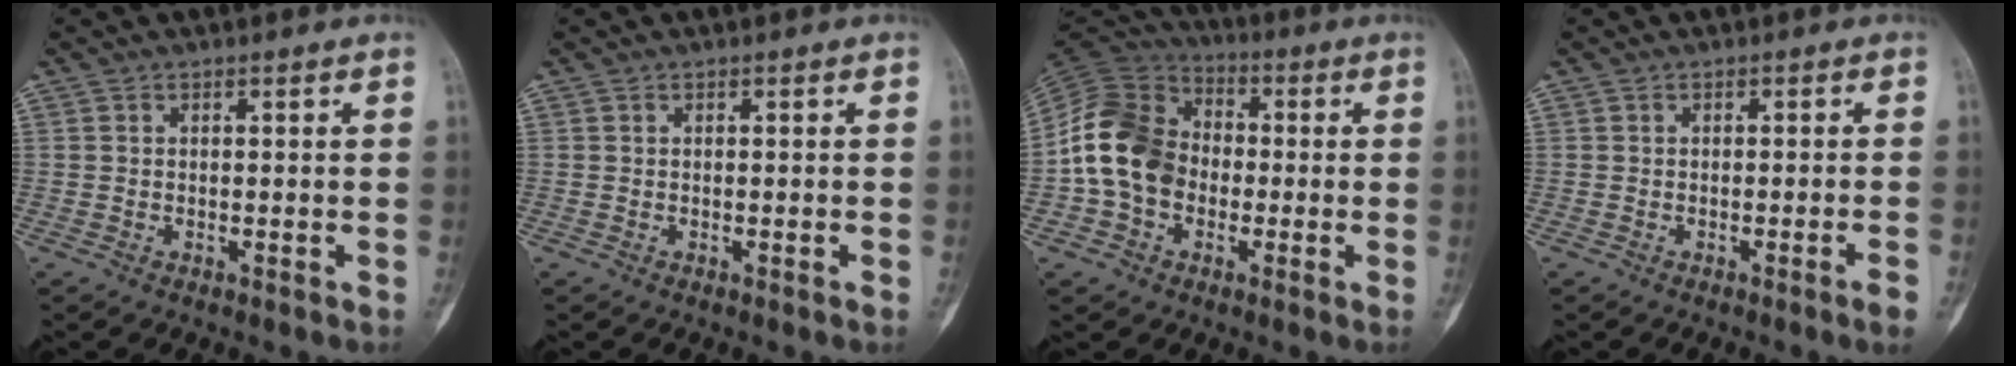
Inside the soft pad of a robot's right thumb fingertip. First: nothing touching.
{"total": 0.0}
{"total": 14.4, "force": [-1.9, 11.6, 8.4], "torque": [-0.142, 0.034, -0.046]}
{"total": 2.2, "force": [-1.2, -0.3, 1.9], "torque": [-0.032, 0.000, -0.020]}